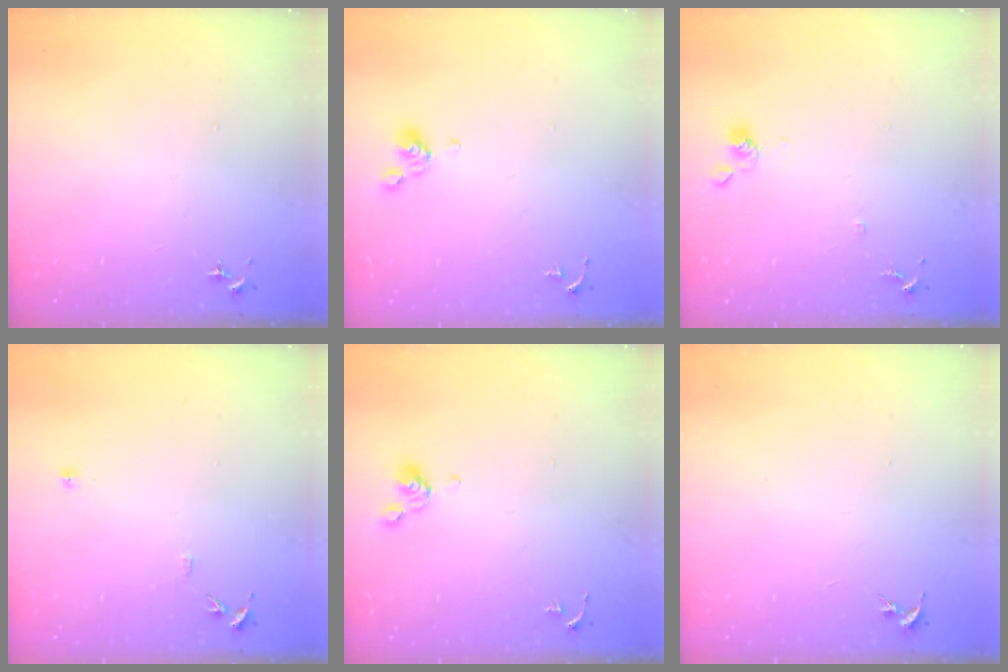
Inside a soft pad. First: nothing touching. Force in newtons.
{"total": 6.6, "press": 6.4, "slide": 1.5}
{"total": 7.8, "press": 7.8, "slide": 0.7}
{"total": 8.1, "press": 8.0, "slide": 0.8}
{"total": 6.6, "press": 6.4, "slide": 1.5}
{"total": 0.0}